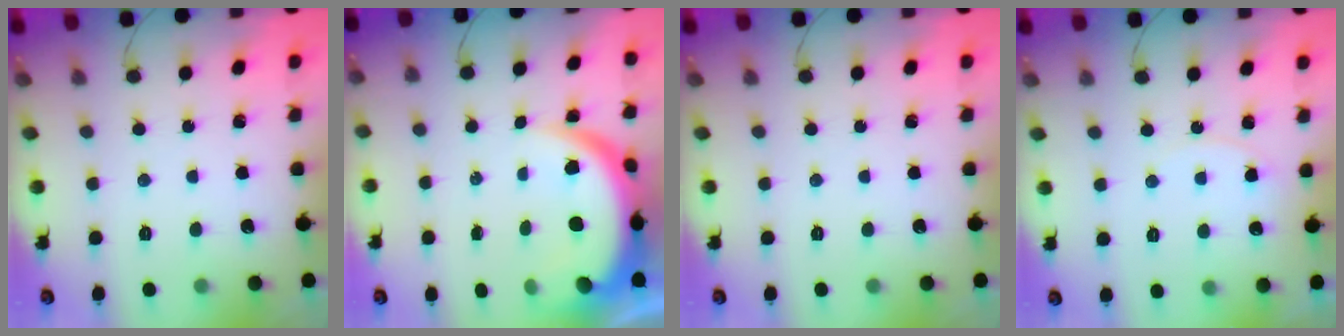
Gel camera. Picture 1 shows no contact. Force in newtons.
{"total": 8.8, "press": 8.7, "slide": 0.8}
{"total": 0.0}
{"total": 3.3, "press": 3.3, "slide": 0.5}